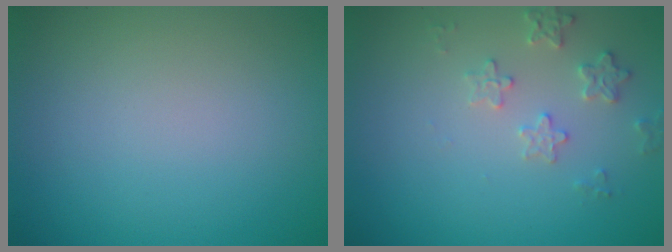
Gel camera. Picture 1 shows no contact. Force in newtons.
{"total": 2.2, "press": 2.1, "slide": 0.4}